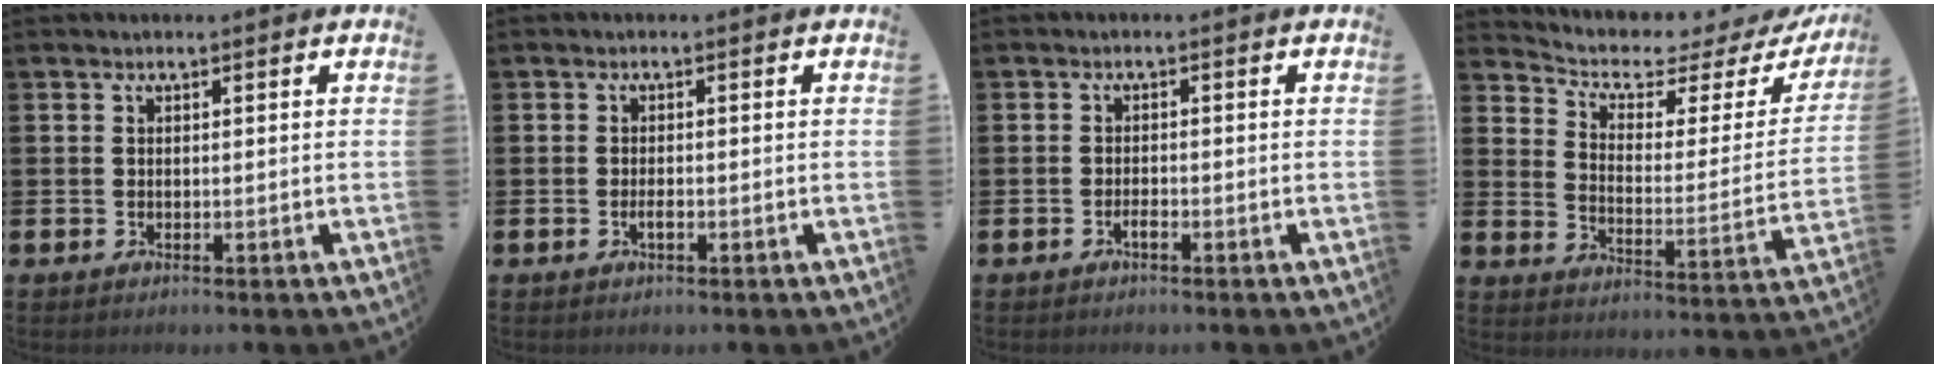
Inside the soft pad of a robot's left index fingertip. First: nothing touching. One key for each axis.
{"total": 1.2, "fx": -0.4, "fy": 0.4, "fz": 1.0, "tx": -0.017, "ty": -0.002, "tz": -0.008}
{"total": 1.1, "fx": -0.7, "fy": 0.3, "fz": 0.8, "tx": -0.024, "ty": 0.000, "tz": -0.012}
{"total": 4.5, "fx": 3.9, "fy": 1.6, "fz": 1.5, "tx": -0.051, "ty": -0.038, "tz": 0.056}